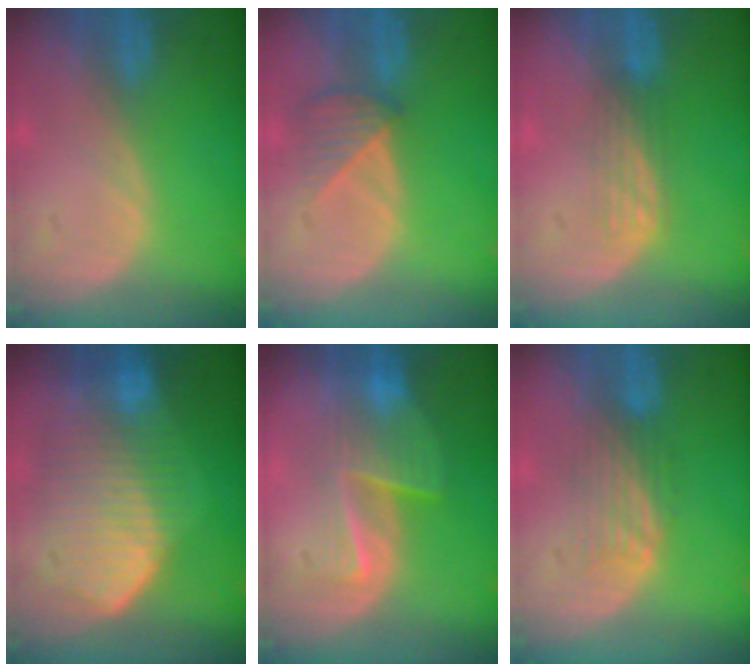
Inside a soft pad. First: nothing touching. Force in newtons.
{"total": 3.6, "press": 3.5, "slide": 1.0}
{"total": 2.9, "press": 2.6, "slide": 1.4}
{"total": 10.7, "press": 9.4, "slide": 5.2}
{"total": 6.7, "press": 6.4, "slide": 2.0}
{"total": 4.5, "press": 3.8, "slide": 2.3}